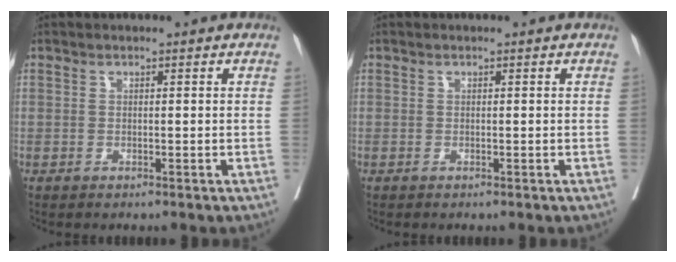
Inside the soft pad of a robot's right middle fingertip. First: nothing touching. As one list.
[{"total": 0.0}]